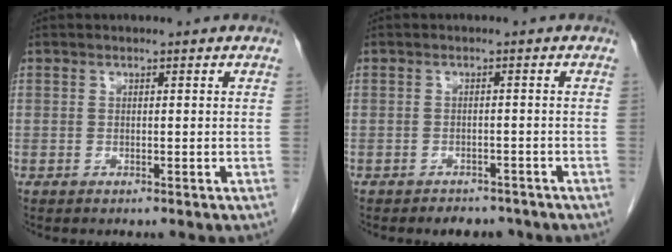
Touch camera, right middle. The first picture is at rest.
{"total": 3.6, "force": [-3.1, 1.7, 0.7], "torque": [-0.015, 0.000, -0.040]}